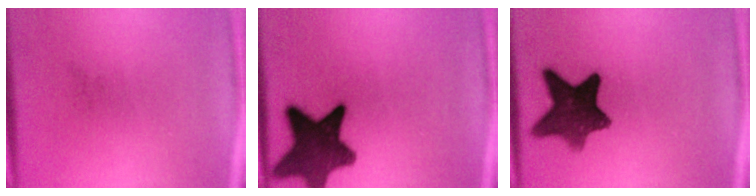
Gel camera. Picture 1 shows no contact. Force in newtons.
{"total": 13.1}
{"total": 10.4}